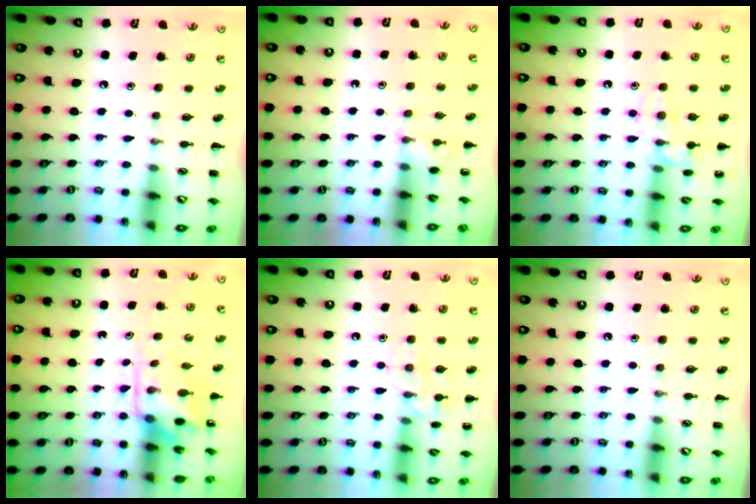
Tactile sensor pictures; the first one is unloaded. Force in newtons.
{"total": 5.2, "press": 5.0, "slide": 1.5}
{"total": 11.9, "press": 11.8, "slide": 0.8}
{"total": 4.2, "press": 4.2, "slide": 0.6}
{"total": 9.9, "press": 9.8, "slide": 1.6}
{"total": 0.0}